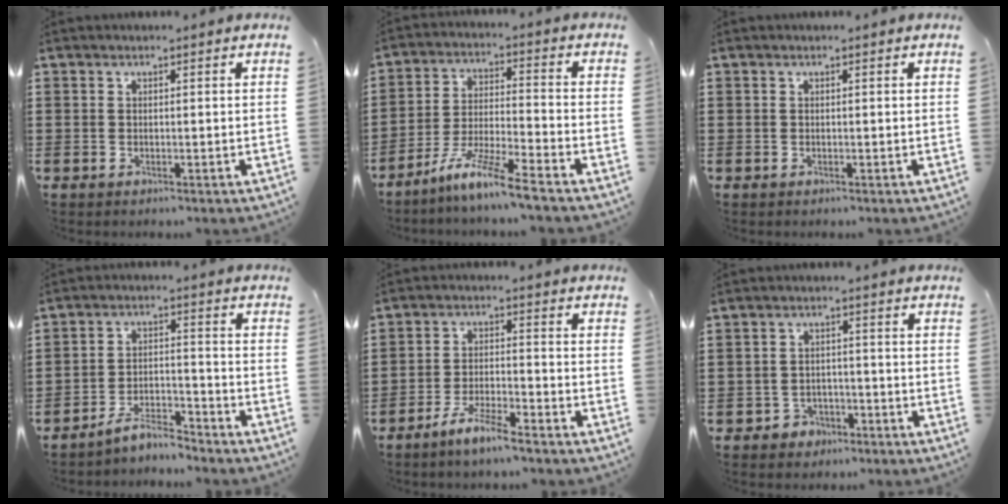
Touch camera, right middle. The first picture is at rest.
{"total": 8.5, "force": [-7.0, -0.6, 4.8], "torque": [-0.100, -0.013, -0.140]}
{"total": 0.0}
{"total": 5.7, "force": [-5.5, 0.8, 1.6], "torque": [-0.031, 0.005, -0.108]}
{"total": 5.3, "force": [-4.5, 0.3, 2.7], "torque": [-0.059, -0.003, -0.088]}
{"total": 2.5, "force": [-2.1, 1.3, 0.2], "torque": [-0.011, 0.003, -0.048]}